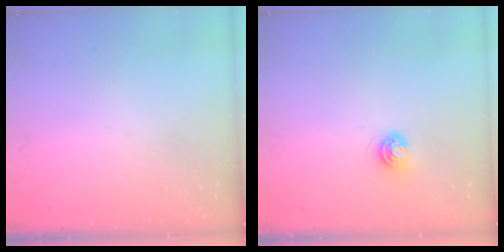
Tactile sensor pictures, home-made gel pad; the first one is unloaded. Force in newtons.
{"total": 5.4, "press": 5.4, "slide": 0.5}